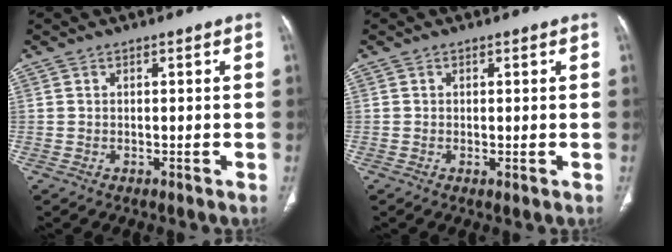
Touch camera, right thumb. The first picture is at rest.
{"total": 0.6, "force": [0.0, 0.2, 0.5], "torque": [-0.013, -0.003, 0.002]}